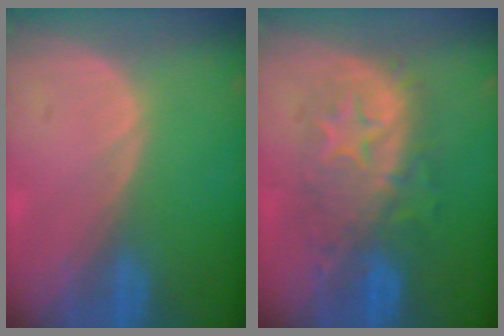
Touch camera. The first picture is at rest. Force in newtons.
{"total": 8.4, "press": 8.4, "slide": 0.2}